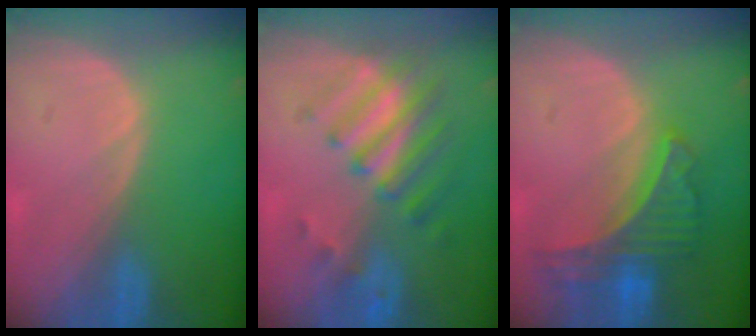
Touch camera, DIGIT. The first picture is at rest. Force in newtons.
{"total": 7.9, "press": 7.1, "slide": 3.5}
{"total": 7.8, "press": 6.9, "slide": 3.6}